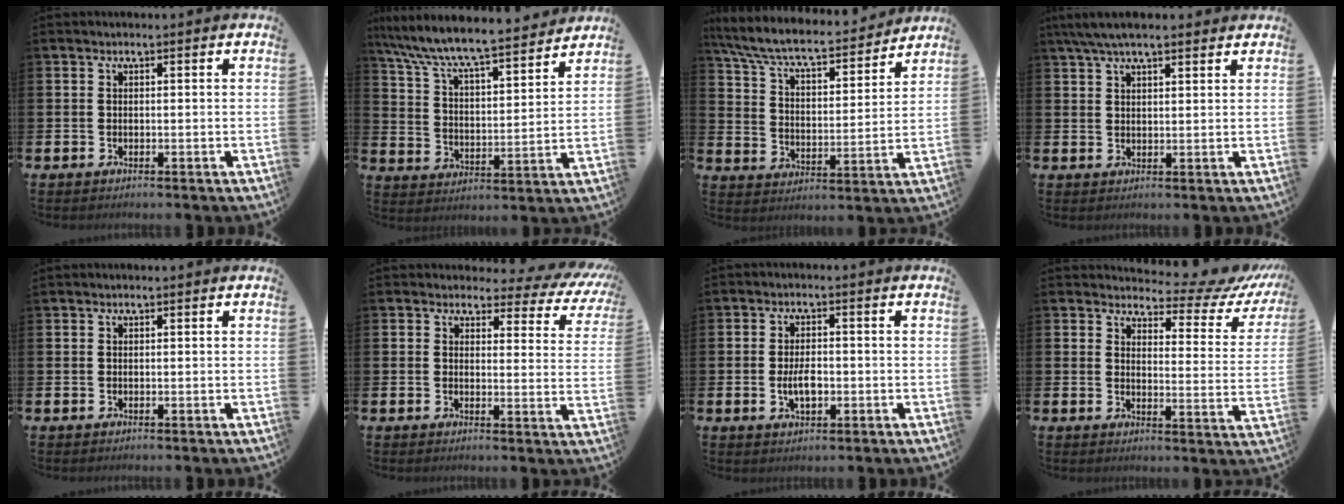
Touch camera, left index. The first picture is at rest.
{"total": 8.1, "force": [7.6, 0.6, 2.7], "torque": [-0.089, -0.062, 0.125]}
{"total": 7.6, "force": [7.0, 1.4, 2.6], "torque": [-0.086, -0.053, 0.117]}
{"total": 5.2, "force": [4.3, 1.2, 2.6], "torque": [-0.055, -0.006, 0.079]}
{"total": 0.0}
{"total": 2.8, "force": [2.1, 1.7, 0.7], "torque": [-0.009, -0.027, 0.025]}
{"total": 3.5, "force": [-0.6, 1.9, 2.9], "torque": [-0.043, -0.001, -0.015]}
{"total": 5.2, "force": [4.7, 1.7, 1.5], "torque": [-0.025, -0.050, 0.069]}